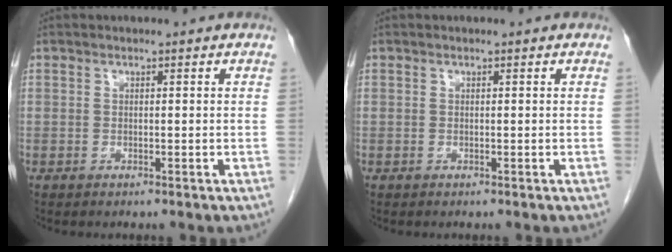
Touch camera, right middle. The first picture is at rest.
{"total": 0.0}